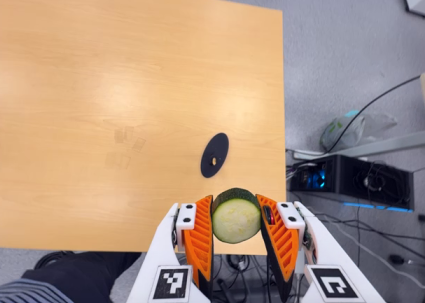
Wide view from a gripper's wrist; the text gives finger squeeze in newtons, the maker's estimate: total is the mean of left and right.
{"total": 11.6, "left": 10.8, "right": 12.3}